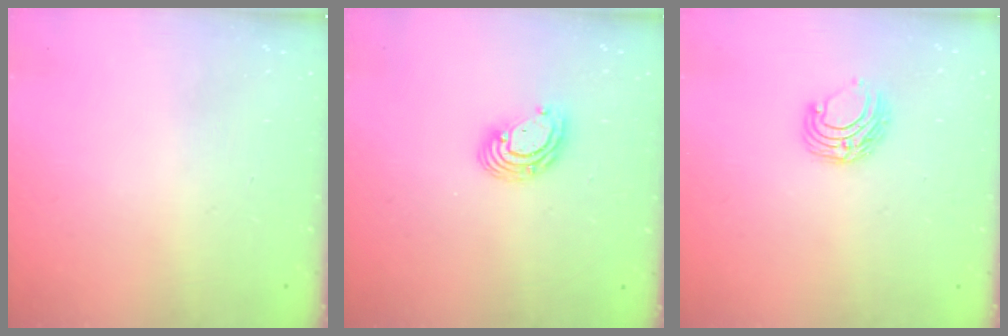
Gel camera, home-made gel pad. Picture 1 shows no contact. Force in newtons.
{"total": 6.7, "press": 6.6, "slide": 0.8}
{"total": 6.7, "press": 6.7, "slide": 0.7}